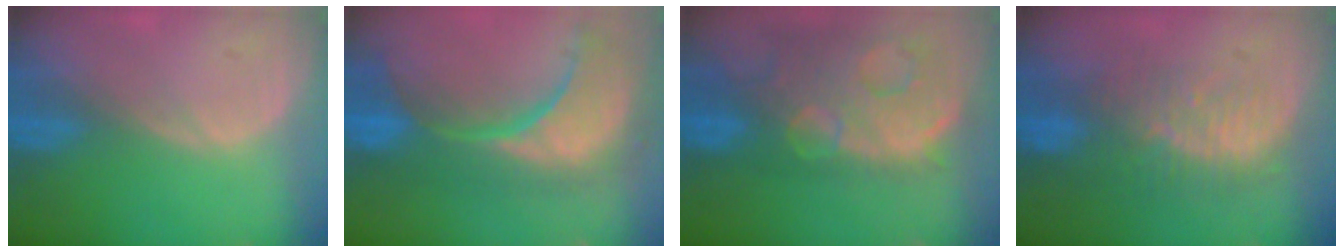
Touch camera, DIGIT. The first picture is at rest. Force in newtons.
{"total": 14.3, "press": 12.0, "slide": 7.8}
{"total": 14.3, "press": 11.6, "slide": 8.4}
{"total": 9.2, "press": 8.3, "slide": 4.0}